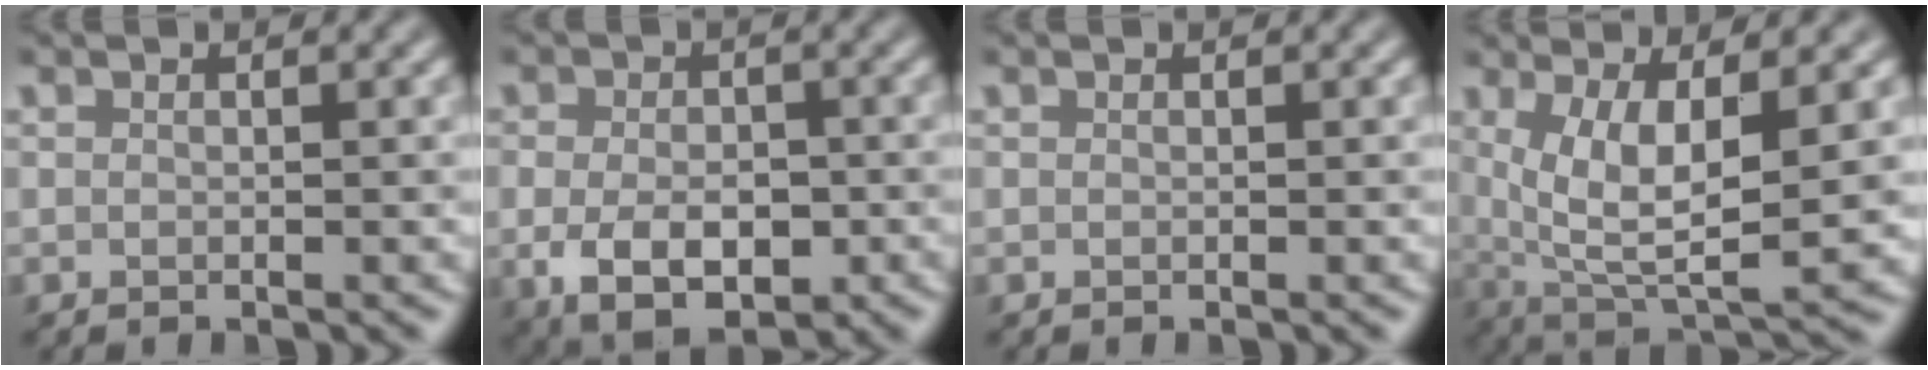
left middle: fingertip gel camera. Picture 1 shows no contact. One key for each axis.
{"total": 6.2, "fx": -1.5, "fy": 3.9, "fz": 4.6, "tx": -0.083, "ty": -0.014, "tz": -0.023}
{"total": 0.0}
{"total": 7.7, "fx": 1.4, "fy": 2.4, "fz": 7.1, "tx": -0.138, "ty": -0.013, "tz": 0.032}